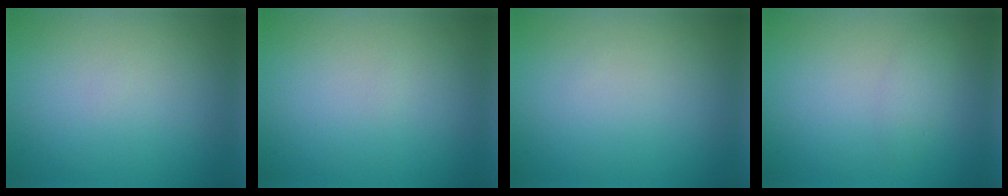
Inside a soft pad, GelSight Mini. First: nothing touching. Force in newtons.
{"total": 0.0}
{"total": 0.0}
{"total": 1.3, "press": 1.3, "slide": 0.0}